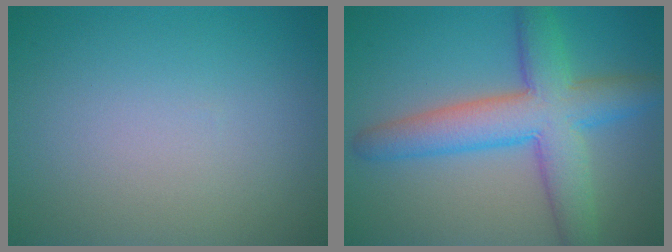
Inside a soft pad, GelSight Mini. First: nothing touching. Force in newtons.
{"total": 7.6, "press": 7.6, "slide": 0.1}